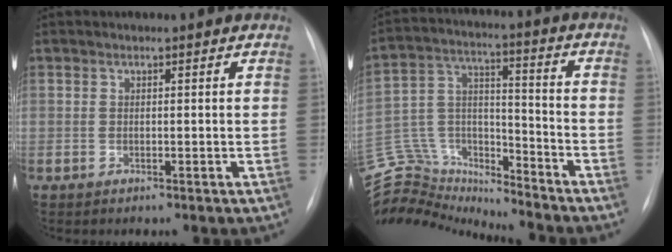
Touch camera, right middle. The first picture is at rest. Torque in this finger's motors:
{"motor_torque": [-0.59, -1.49, -0.38, -0.20]}